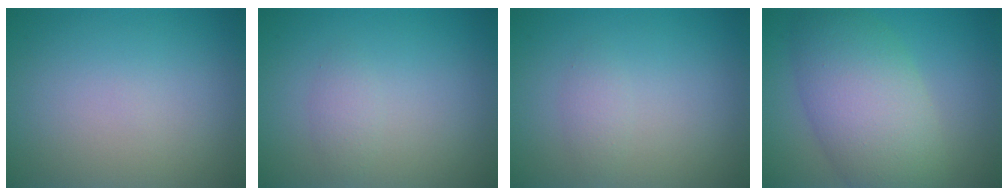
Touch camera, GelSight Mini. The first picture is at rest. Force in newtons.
{"total": 1.1, "press": 1.1, "slide": 0.1}
{"total": 1.1, "press": 1.1, "slide": 0.1}
{"total": 8.3, "press": 8.3, "slide": 0.4}